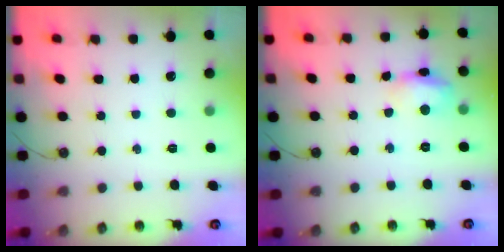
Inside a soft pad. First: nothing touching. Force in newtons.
{"total": 10.9, "press": 10.9, "slide": 0.9}